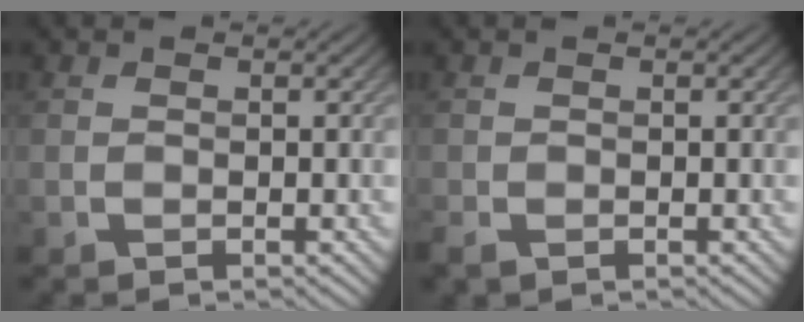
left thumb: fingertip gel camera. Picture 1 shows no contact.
{"total": 1.7, "force": [-1.2, 0.9, 0.8], "torque": [-0.022, -0.006, -0.025]}